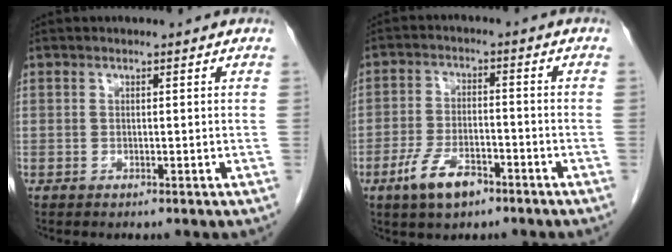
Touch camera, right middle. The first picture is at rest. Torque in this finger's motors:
{"motor_torque": [1.36, -0.78, 0.52, 0.12]}